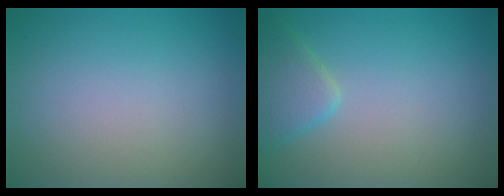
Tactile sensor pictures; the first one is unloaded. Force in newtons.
{"total": 2.5, "press": 2.5, "slide": 0.2}